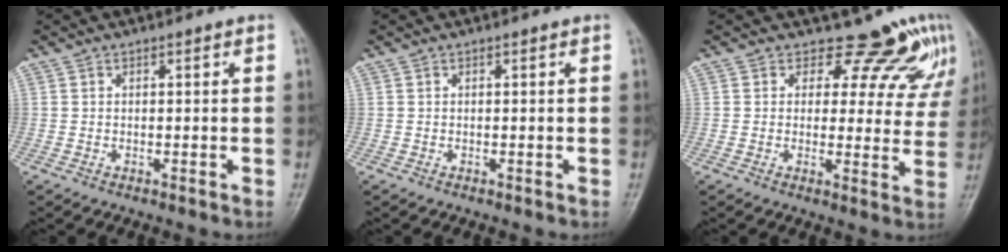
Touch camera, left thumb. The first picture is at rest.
{"total": 0.0}
{"total": 10.0, "force": [8.6, 4.6, 1.7], "torque": [0.026, -0.063, 0.085]}